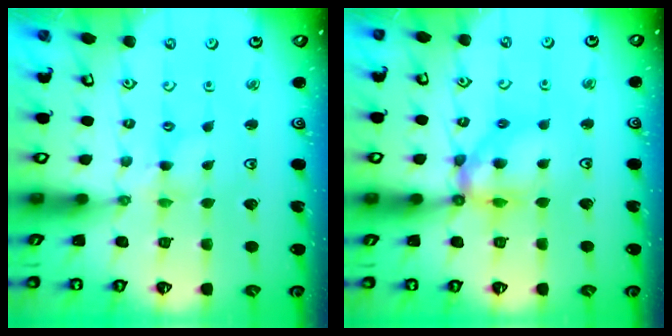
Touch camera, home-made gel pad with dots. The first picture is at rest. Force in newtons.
{"total": 11.9, "press": 11.8, "slide": 1.4}